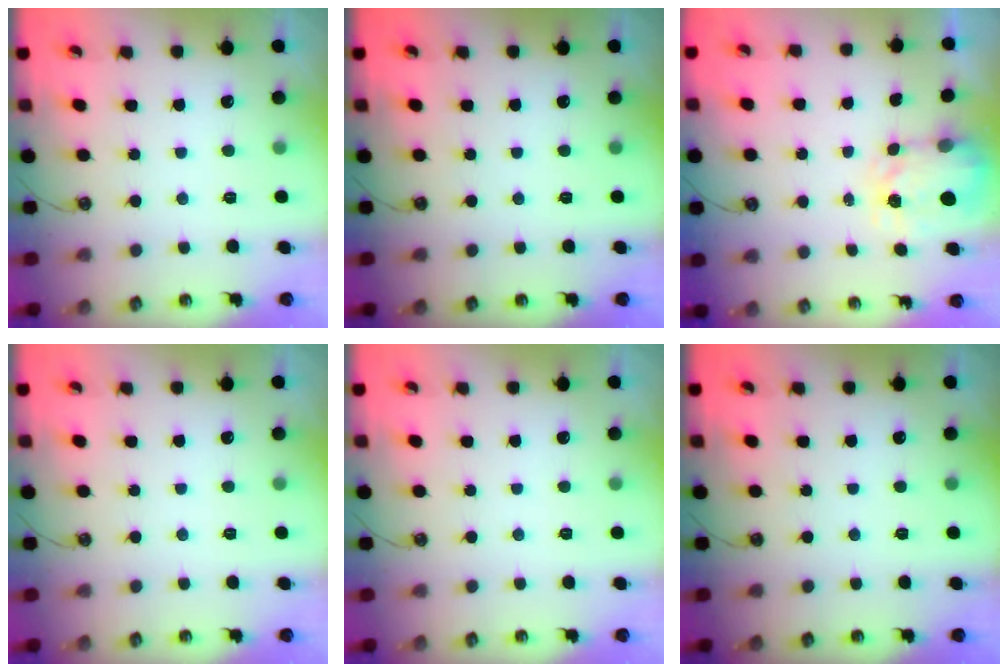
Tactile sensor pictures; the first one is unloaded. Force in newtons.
{"total": 0.0}
{"total": 3.7, "press": 3.7, "slide": 0.6}
{"total": 0.0}
{"total": 0.0}
{"total": 0.0}